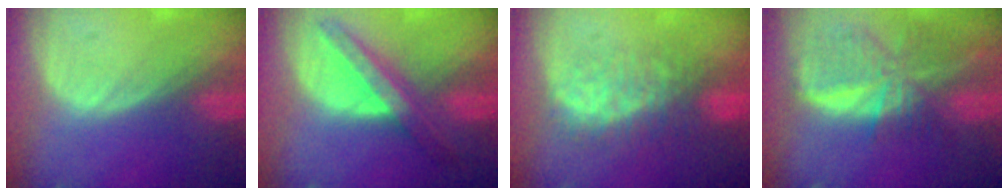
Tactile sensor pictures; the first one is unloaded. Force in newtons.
{"total": 6.9, "press": 6.6, "slide": 1.7}
{"total": 7.8, "press": 7.5, "slide": 2.2}
{"total": 9.3, "press": 8.2, "slide": 4.5}